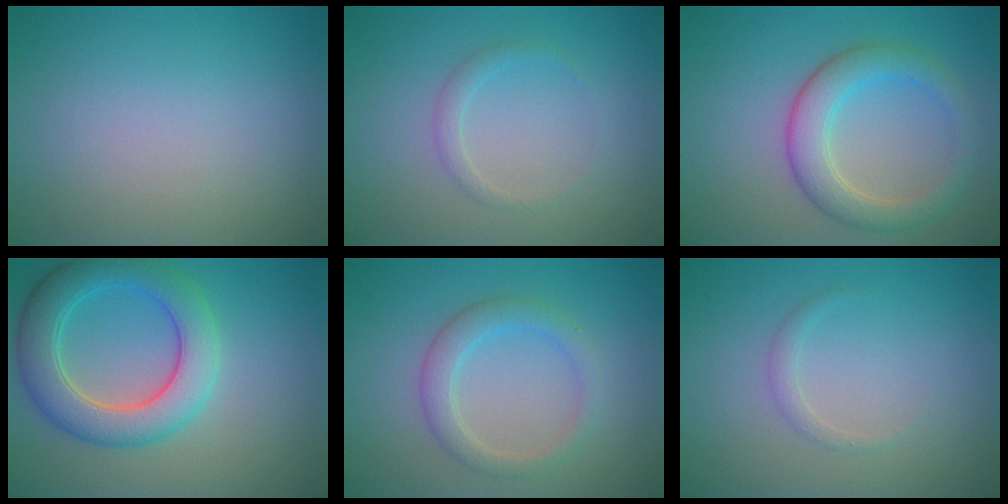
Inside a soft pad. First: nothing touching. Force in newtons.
{"total": 1.2, "press": 1.2, "slide": 0.1}
{"total": 4.3, "press": 4.3, "slide": 0.1}
{"total": 6.3, "press": 6.3, "slide": 0.5}
{"total": 2.8, "press": 2.8, "slide": 0.2}
{"total": 1.0, "press": 1.0, "slide": 0.0}